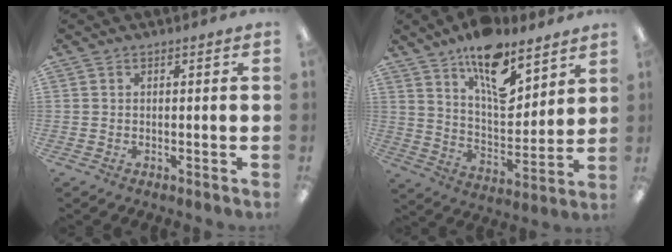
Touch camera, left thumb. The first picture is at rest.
{"total": 16.1, "force": [10.7, 7.0, 9.8], "torque": [-0.149, -0.059, 0.183]}